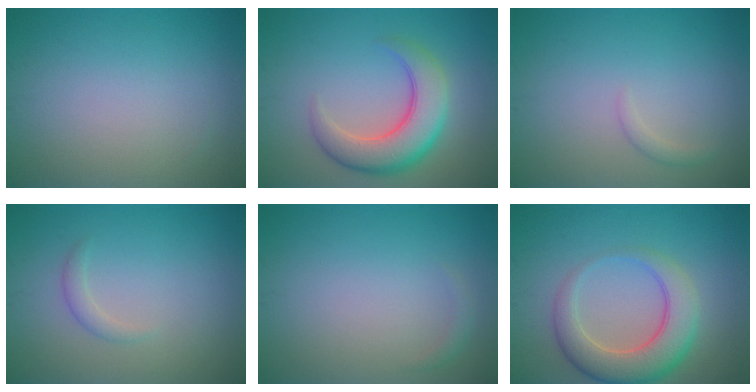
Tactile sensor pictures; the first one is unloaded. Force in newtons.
{"total": 6.4, "press": 6.4, "slide": 0.3}
{"total": 0.8, "press": 0.8, "slide": 0.0}
{"total": 1.1, "press": 1.1, "slide": 0.0}
{"total": 0.7, "press": 0.7, "slide": 0.1}
{"total": 6.4, "press": 6.4, "slide": 0.2}